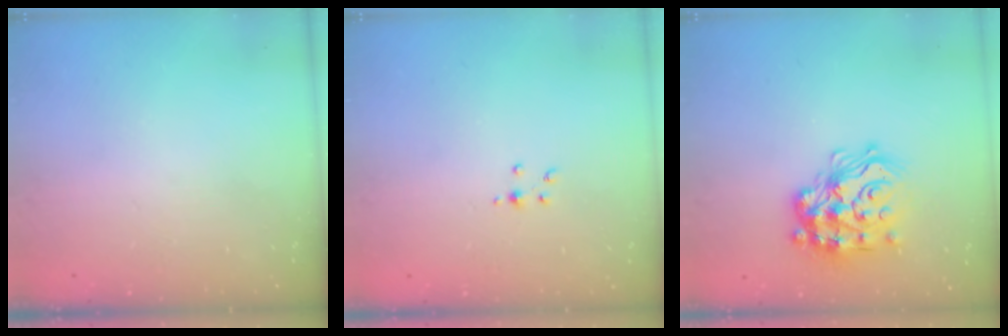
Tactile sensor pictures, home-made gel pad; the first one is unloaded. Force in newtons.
{"total": 2.4, "press": 2.4, "slide": 0.3}
{"total": 20.5, "press": 20.5, "slide": 1.1}